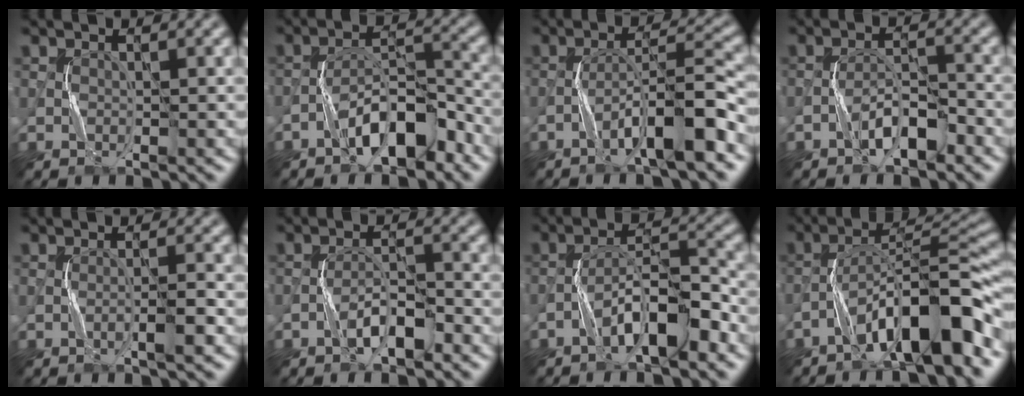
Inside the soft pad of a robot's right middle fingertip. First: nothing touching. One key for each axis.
{"total": 5.9, "fx": -3.6, "fy": 2.2, "fz": 4.1, "tx": -0.065, "ty": 0.018, "tz": -0.064}
{"total": 6.3, "fx": -3.6, "fy": 0.9, "fz": 5.1, "tx": -0.083, "ty": 0.022, "tz": -0.062}
{"total": 3.3, "fx": -2.2, "fy": 1.0, "fz": 2.2, "tx": -0.037, "ty": 0.015, "tz": -0.043}
{"total": 2.0, "fx": -0.8, "fy": 0.1, "fz": 1.8, "tx": -0.028, "ty": 0.009, "tz": -0.017}
{"total": 3.0, "fx": -1.9, "fy": 0.9, "fz": 2.1, "tx": -0.037, "ty": 0.012, "tz": -0.038}
{"total": 5.9, "fx": -3.4, "fy": 1.5, "fz": 4.6, "tx": -0.076, "ty": 0.022, "tz": -0.059}
{"total": 9.6, "fx": -5.5, "fy": 2.0, "fz": 7.6, "tx": -0.118, "ty": 0.026, "tz": -0.092}